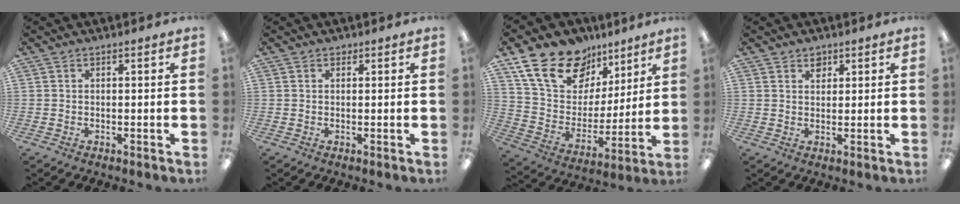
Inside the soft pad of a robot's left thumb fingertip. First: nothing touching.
{"total": 0.8, "force": [0.6, 0.5, 0.1], "torque": [-0.001, 0.002, 0.012]}
{"total": 20.7, "force": [13.1, 13.1, 9.3], "torque": [-0.173, -0.061, 0.244]}
{"total": 2.4, "force": [1.7, 1.5, 0.5], "torque": [0.004, -0.007, 0.030]}